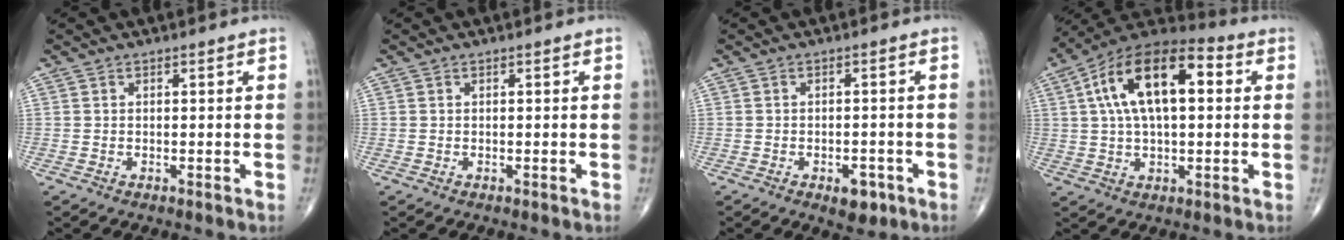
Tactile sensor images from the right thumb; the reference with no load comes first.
{"total": 0.0}
{"total": 4.2, "force": [-2.1, 2.3, 2.9], "torque": [-0.026, 0.007, -0.023]}
{"total": 18.4, "force": [3.9, 8.9, 15.6], "torque": [-0.261, 0.028, 0.054]}